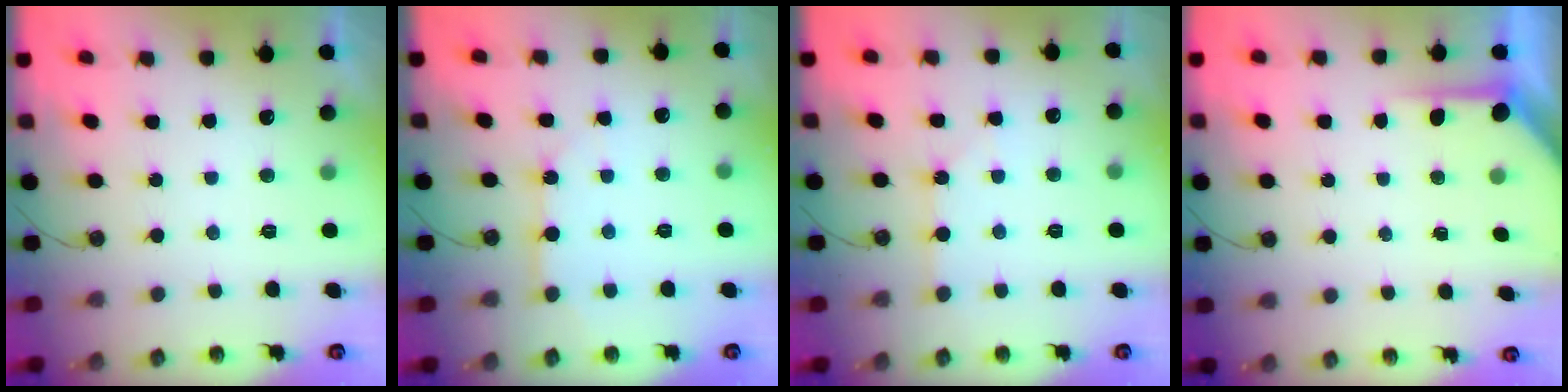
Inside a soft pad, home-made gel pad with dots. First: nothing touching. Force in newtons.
{"total": 6.8, "press": 6.7, "slide": 0.7}
{"total": 1.7, "press": 1.7, "slide": 0.3}
{"total": 4.6, "press": 4.6, "slide": 0.2}